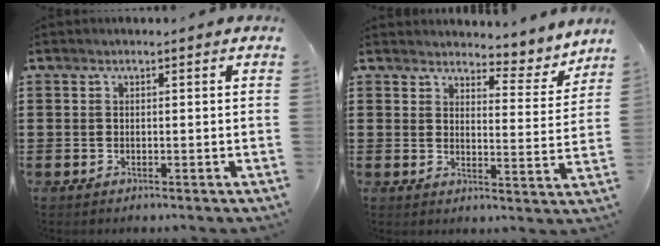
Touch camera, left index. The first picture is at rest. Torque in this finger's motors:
{"motor_torque": [-0.32, -0.23, -0.04, -0.01]}